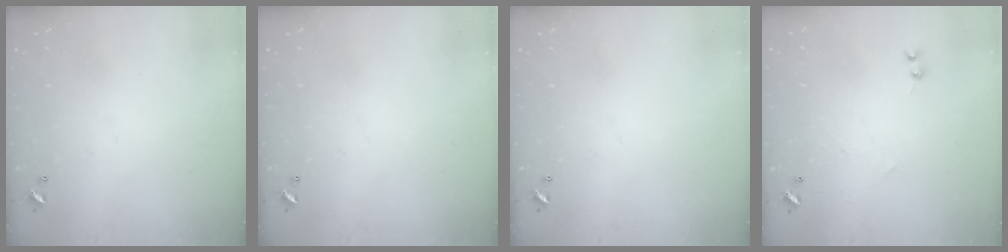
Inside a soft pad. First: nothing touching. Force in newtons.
{"total": 0.0}
{"total": 0.0}
{"total": 1.1, "press": 0.9, "slide": 0.6}